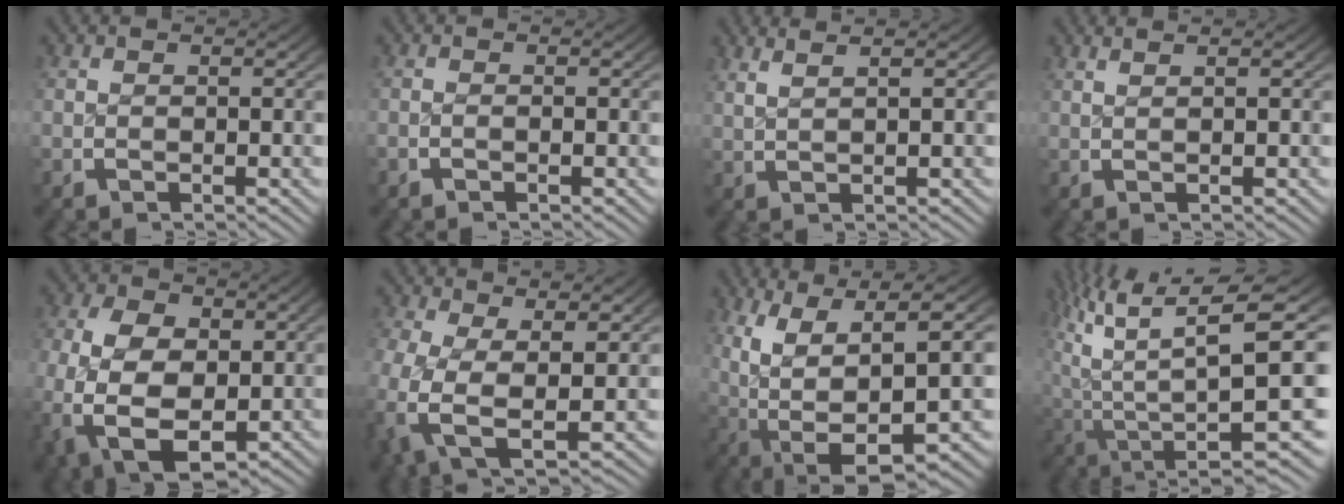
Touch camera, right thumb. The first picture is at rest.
{"total": 0.8, "force": [-0.6, 0.4, 0.3], "torque": [-0.009, 0.001, -0.014]}
{"total": 2.9, "force": [2.2, 0.2, 1.9], "torque": [-0.026, 0.011, 0.040]}
{"total": 1.8, "force": [1.3, -0.3, 1.2], "torque": [-0.014, 0.008, 0.024]}
{"total": 12.6, "force": [-2.6, 8.9, 8.5], "torque": [-0.215, -0.071, -0.007]}
{"total": 7.9, "force": [-0.5, 4.6, 6.4], "torque": [-0.180, -0.047, 0.014]}
{"total": 13.4, "force": [-0.8, 8.0, 10.7], "torque": [-0.222, -0.042, 0.011]}
{"total": 13.9, "force": [-1.6, 6.8, 12.1], "torque": [-0.189, -0.030, 0.001]}